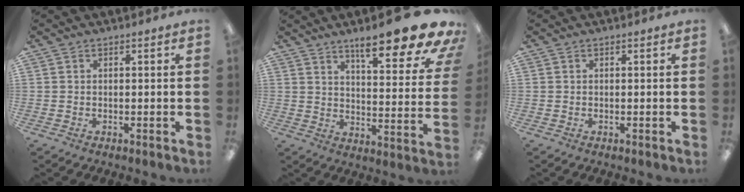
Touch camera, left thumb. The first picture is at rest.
{"total": 17.9, "force": [13.4, 4.1, 11.1], "torque": [-0.152, -0.097, 0.213]}
{"total": 0.0}